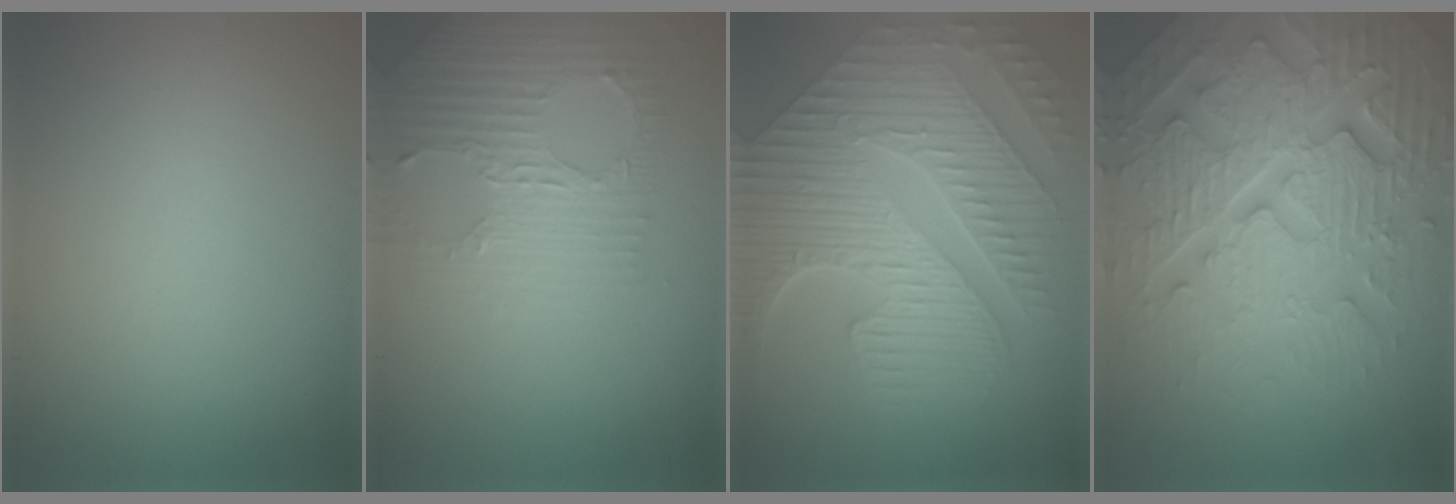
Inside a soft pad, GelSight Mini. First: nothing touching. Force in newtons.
{"total": 2.9, "press": 2.7, "slide": 1.1}
{"total": 10.2, "press": 7.0, "slide": 7.4}
{"total": 7.9, "press": 7.7, "slide": 1.9}